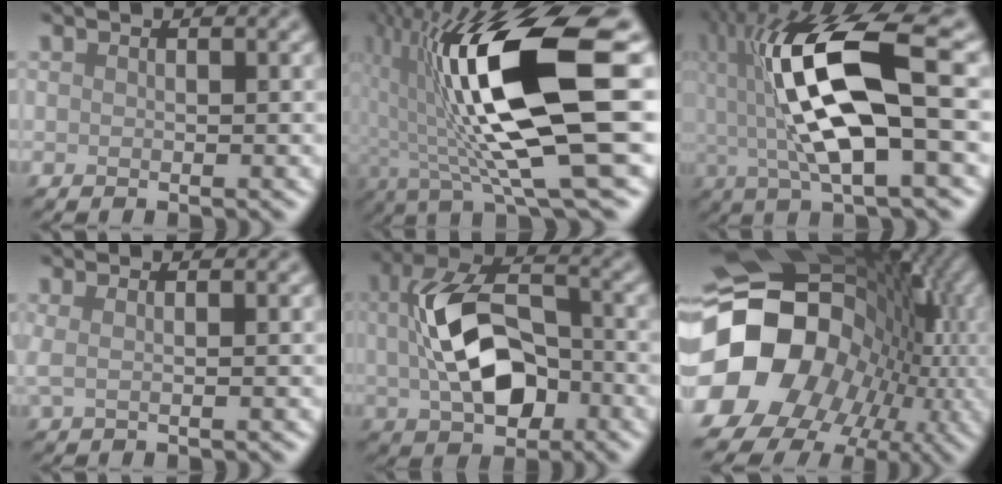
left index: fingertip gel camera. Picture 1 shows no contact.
{"total": 14.7, "force": [1.0, 3.6, 14.2], "torque": [-0.245, -0.003, 0.020]}
{"total": 12.2, "force": [1.7, 3.3, 11.6], "torque": [-0.221, 0.005, 0.033]}
{"total": 1.5, "force": [0.5, 0.5, 1.3], "torque": [-0.021, 0.003, 0.003]}
{"total": 9.1, "force": [-0.2, 5.5, 7.2], "torque": [-0.146, 0.001, -0.002]}
{"total": 20.6, "force": [-3.9, 16.9, 11.1], "torque": [-0.213, -0.034, -0.065]}